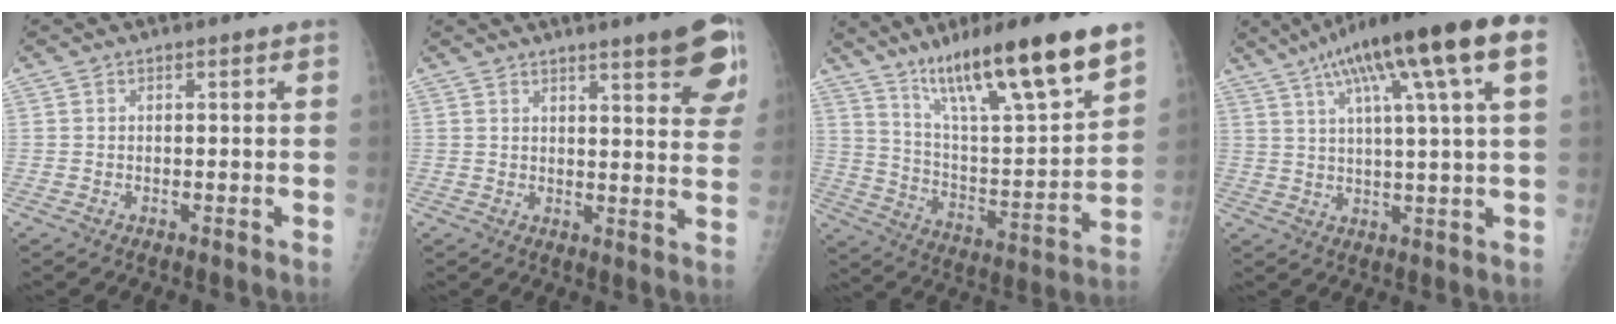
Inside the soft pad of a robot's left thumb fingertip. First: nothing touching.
{"total": 11.8, "force": [7.5, 2.0, 8.9], "torque": [-0.088, -0.037, 0.086]}
{"total": 23.2, "force": [15.7, 3.4, 16.8], "torque": [-0.260, -0.061, 0.271]}
{"total": 18.7, "force": [8.6, 2.3, 16.4], "torque": [-0.267, 0.014, 0.129]}